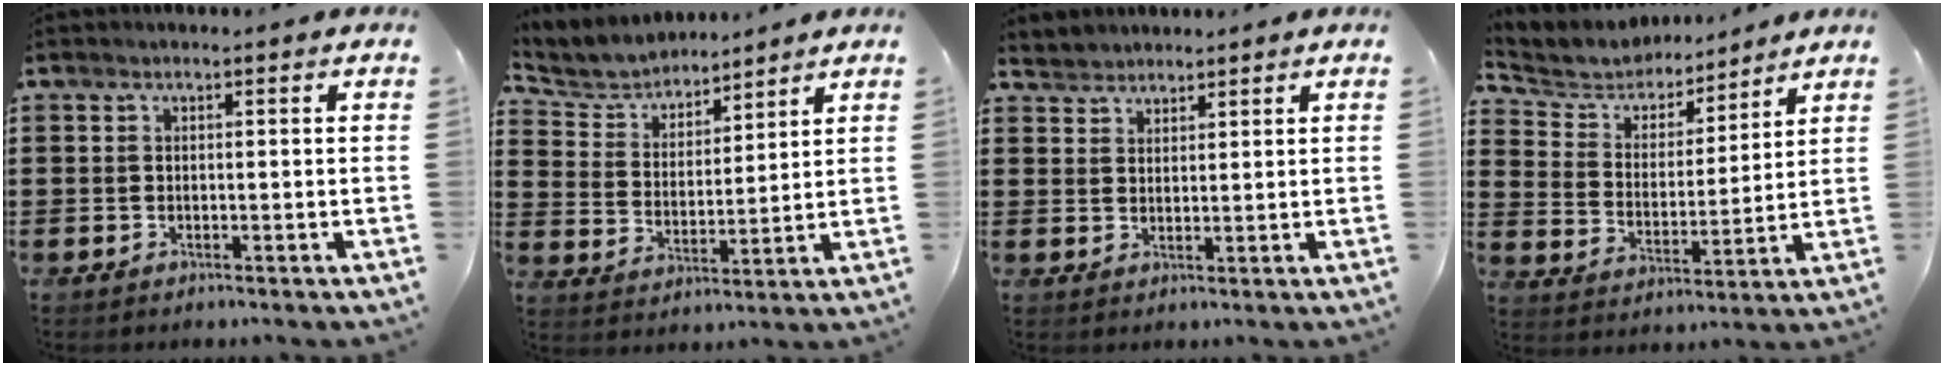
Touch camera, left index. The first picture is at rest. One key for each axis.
{"total": 4.9, "fx": 4.7, "fy": 1.5, "fz": 0.1, "tx": -0.035, "ty": -0.023, "tz": 0.079}
{"total": 2.3, "fx": 2.2, "fy": 0.7, "fz": -0.5, "tx": 0.002, "ty": 0.002, "tz": 0.043}
{"total": 6.1, "fx": 5.8, "fy": 1.7, "fz": 0.1, "tx": -0.041, "ty": -0.036, "tz": 0.100}